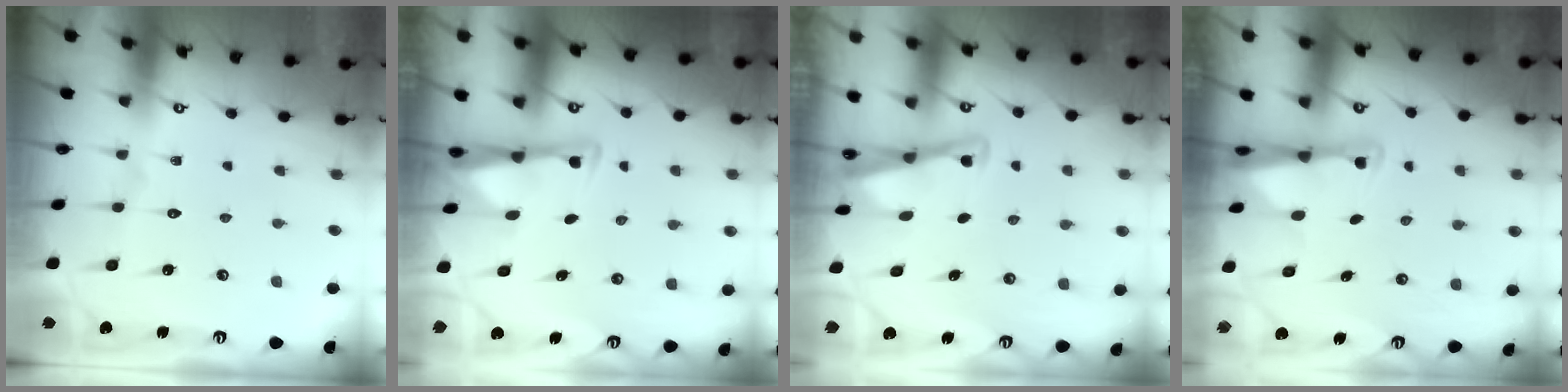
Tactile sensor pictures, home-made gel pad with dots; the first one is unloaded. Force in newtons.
{"total": 2.9, "press": 2.9, "slide": 0.4}
{"total": 2.9, "press": 2.8, "slide": 0.4}
{"total": 2.3, "press": 2.3, "slide": 0.5}